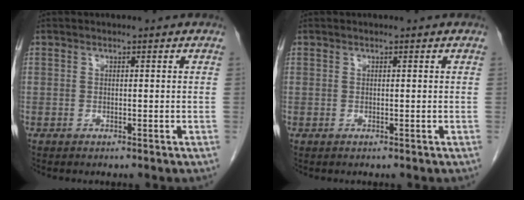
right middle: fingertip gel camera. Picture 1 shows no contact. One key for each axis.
{"total": 0.0}